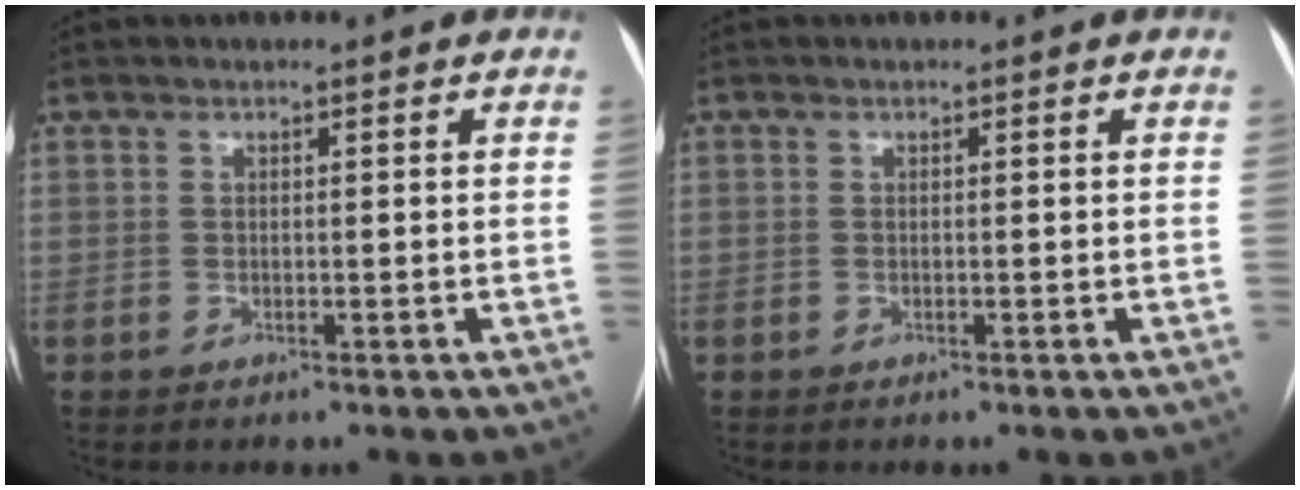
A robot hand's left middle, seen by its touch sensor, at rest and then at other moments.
{"total": 0.0}